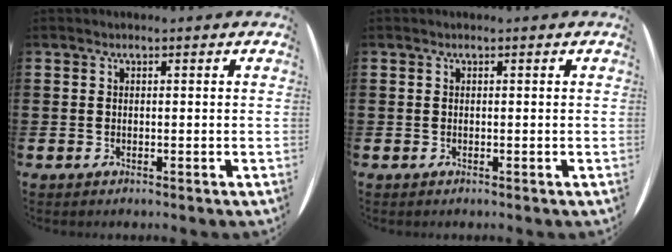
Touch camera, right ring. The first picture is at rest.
{"total": 0.0}